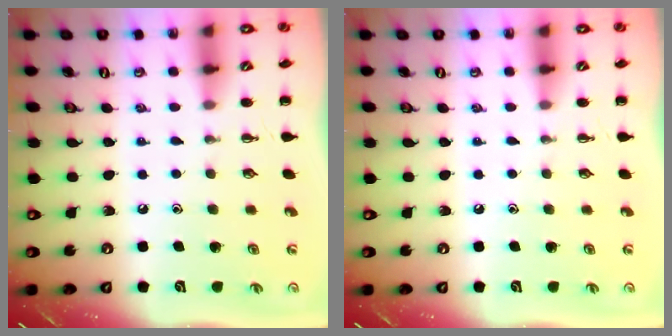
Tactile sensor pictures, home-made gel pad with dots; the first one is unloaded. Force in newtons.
{"total": 0.0}